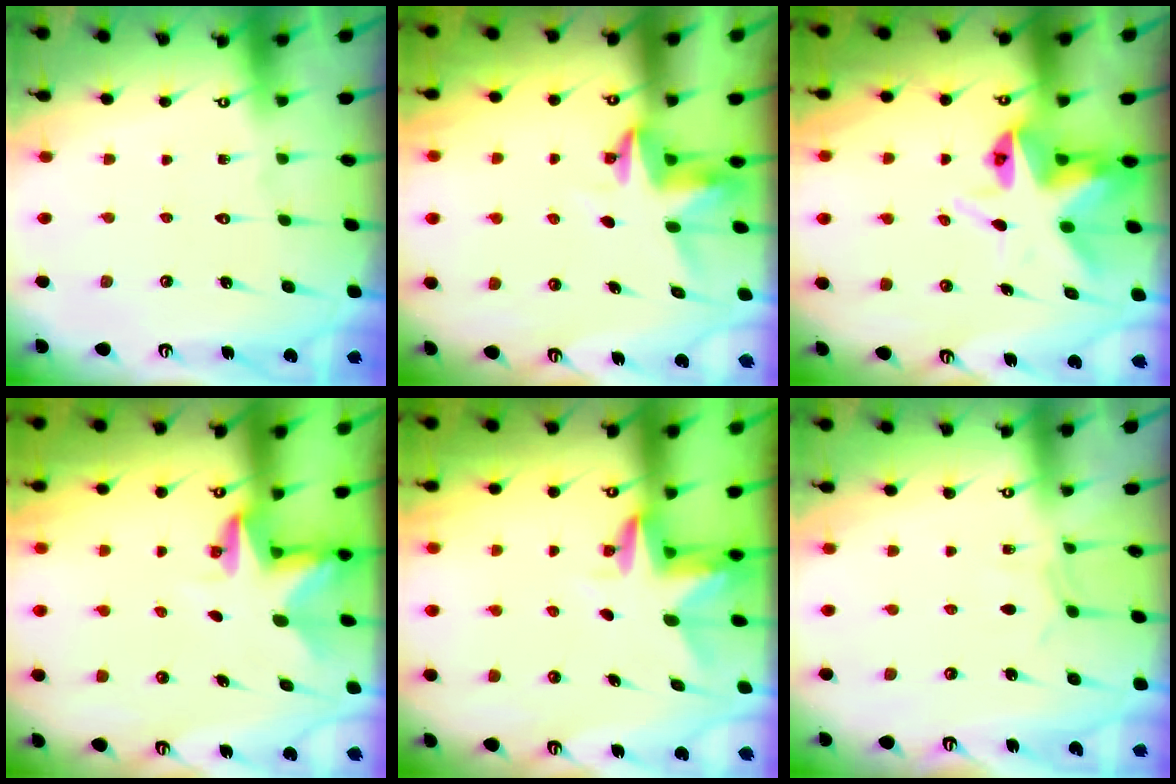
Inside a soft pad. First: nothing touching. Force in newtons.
{"total": 3.9, "press": 3.8, "slide": 0.4}
{"total": 7.1, "press": 7.1, "slide": 0.6}
{"total": 2.8, "press": 2.8, "slide": 0.2}
{"total": 2.9, "press": 2.9, "slide": 0.2}
{"total": 3.7, "press": 3.7, "slide": 0.1}